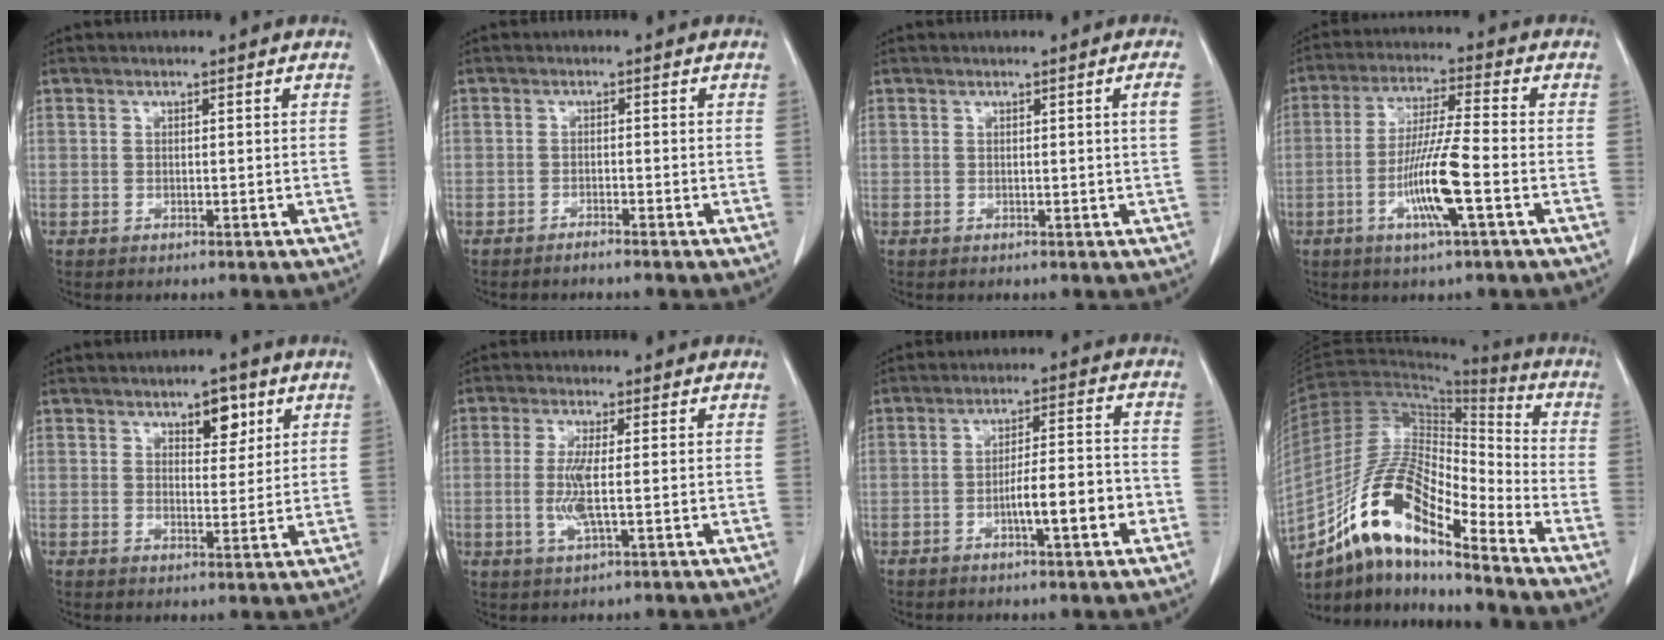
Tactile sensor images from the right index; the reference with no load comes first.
{"total": 1.3, "force": [-1.2, -0.1, 0.5], "torque": [-0.010, 0.000, -0.019]}
{"total": 1.4, "force": [0.3, -0.5, 1.3], "torque": [-0.019, -0.002, 0.007]}
{"total": 10.0, "force": [-3.2, -0.1, 9.5], "torque": [-0.183, -0.009, -0.060]}
{"total": 4.5, "force": [2.5, 2.1, 3.0], "torque": [-0.039, 0.001, 0.038]}
{"total": 4.7, "force": [-0.3, 0.5, 4.6], "torque": [-0.103, -0.008, -0.002]}
{"total": 8.1, "force": [-3.0, 1.0, 7.4], "torque": [-0.116, 0.016, -0.042]}
{"total": 15.5, "force": [-10.5, 3.3, 10.9], "torque": [-0.211, 0.022, -0.187]}